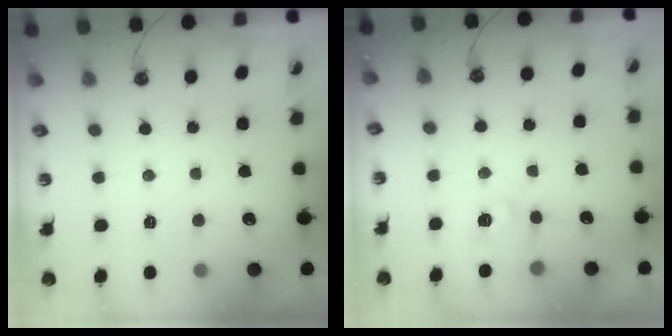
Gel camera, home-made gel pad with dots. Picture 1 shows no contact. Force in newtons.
{"total": 3.7, "press": 3.7, "slide": 0.5}